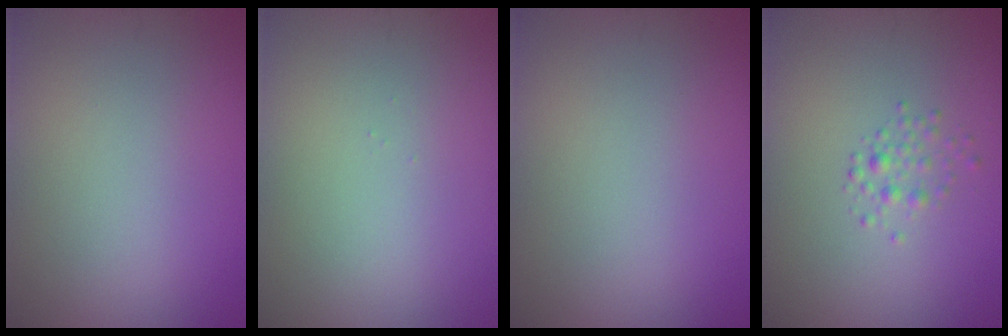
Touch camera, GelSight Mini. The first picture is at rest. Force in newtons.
{"total": 0.0}
{"total": 0.0}
{"total": 1.3, "press": 1.3, "slide": 0.0}